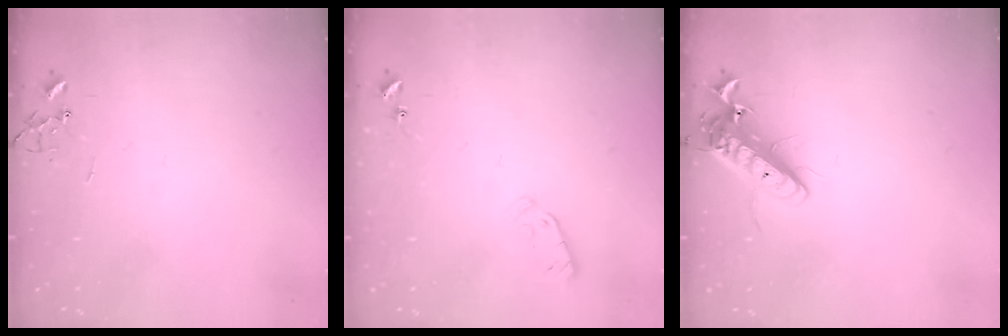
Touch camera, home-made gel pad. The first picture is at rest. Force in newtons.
{"total": 3.8, "press": 3.7, "slide": 0.7}
{"total": 14.0, "press": 13.7, "slide": 2.8}